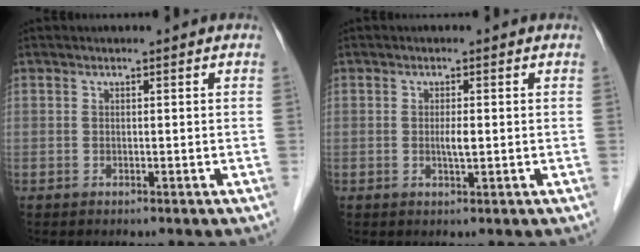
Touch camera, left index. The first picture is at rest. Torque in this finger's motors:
{"motor_torque": [0.42, 0.36, 0.06, 0.02]}